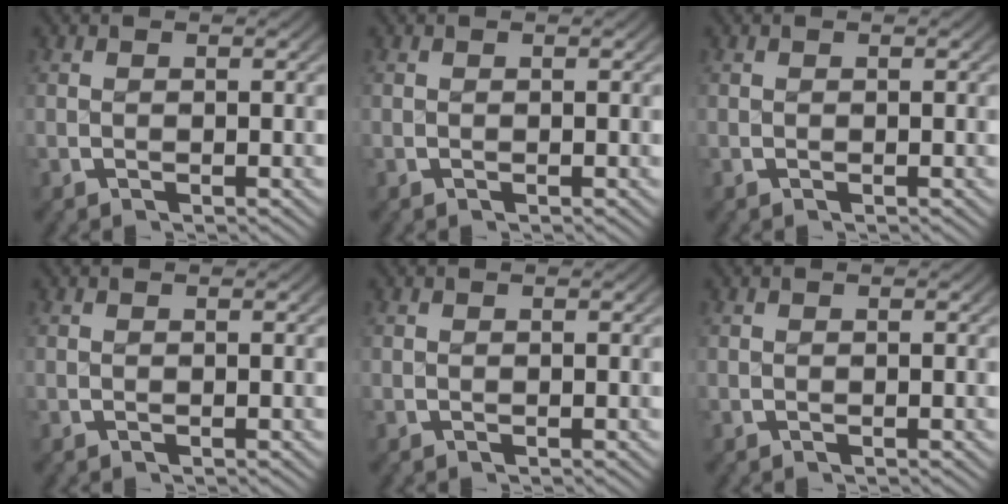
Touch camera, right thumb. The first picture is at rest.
{"total": 0.0}
{"total": 0.0}
{"total": 0.0}
{"total": 0.0}
{"total": 0.0}